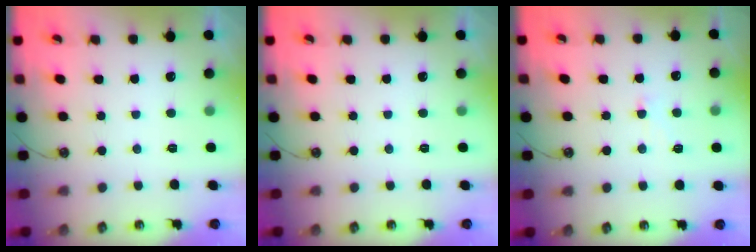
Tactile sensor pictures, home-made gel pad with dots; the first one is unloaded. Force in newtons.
{"total": 0.0}
{"total": 1.3, "press": 1.2, "slide": 0.6}